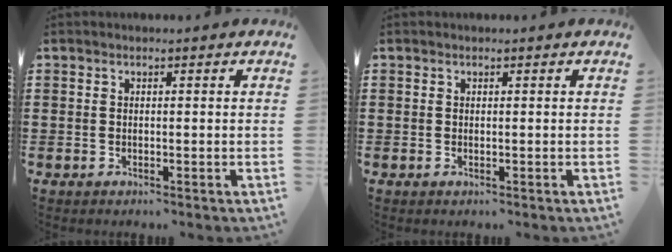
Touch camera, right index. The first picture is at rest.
{"total": 0.0}